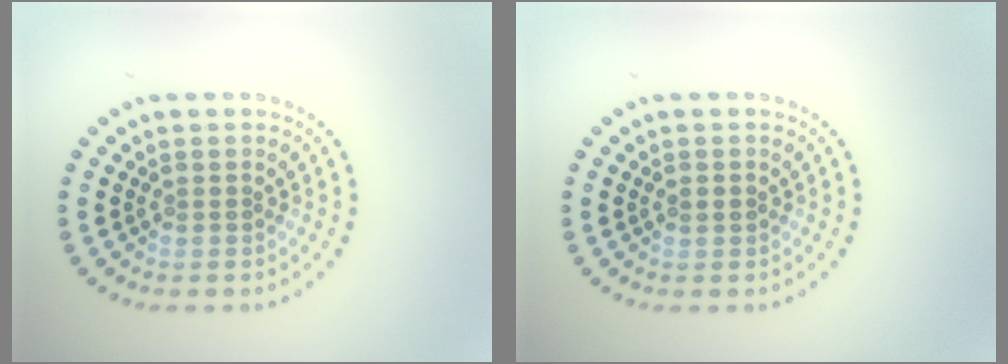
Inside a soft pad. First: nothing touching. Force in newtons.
{"total": 1.0, "press": 1.0, "slide": 0.1}